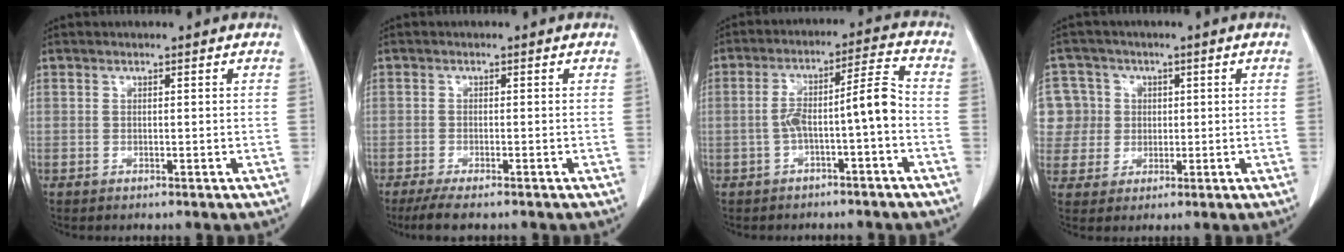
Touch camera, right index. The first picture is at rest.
{"total": 4.0, "force": [-3.1, 0.7, 2.5], "torque": [-0.045, -0.010, -0.050]}
{"total": 7.6, "force": [-2.1, 0.5, 7.3], "torque": [-0.126, 0.035, -0.031]}
{"total": 10.1, "force": [2.0, 9.8, 1.2], "torque": [-0.045, 0.041, 0.055]}